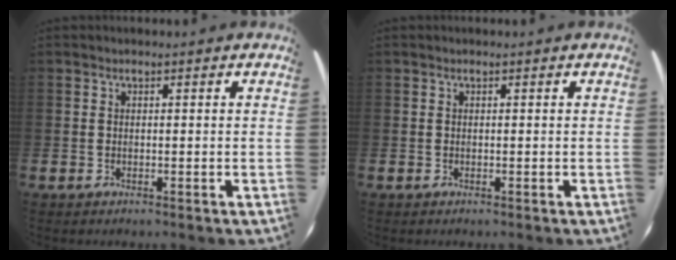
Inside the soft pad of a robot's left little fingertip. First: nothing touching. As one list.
[{"total": 0.0}]